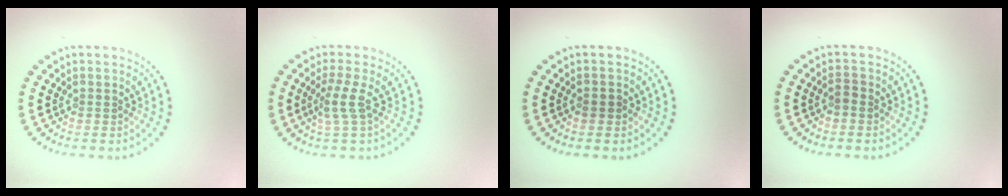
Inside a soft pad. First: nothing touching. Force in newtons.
{"total": 2.2, "press": 1.6, "slide": 1.5}
{"total": 0.9, "press": 0.8, "slide": 0.3}
{"total": 0.7, "press": 0.7, "slide": 0.3}